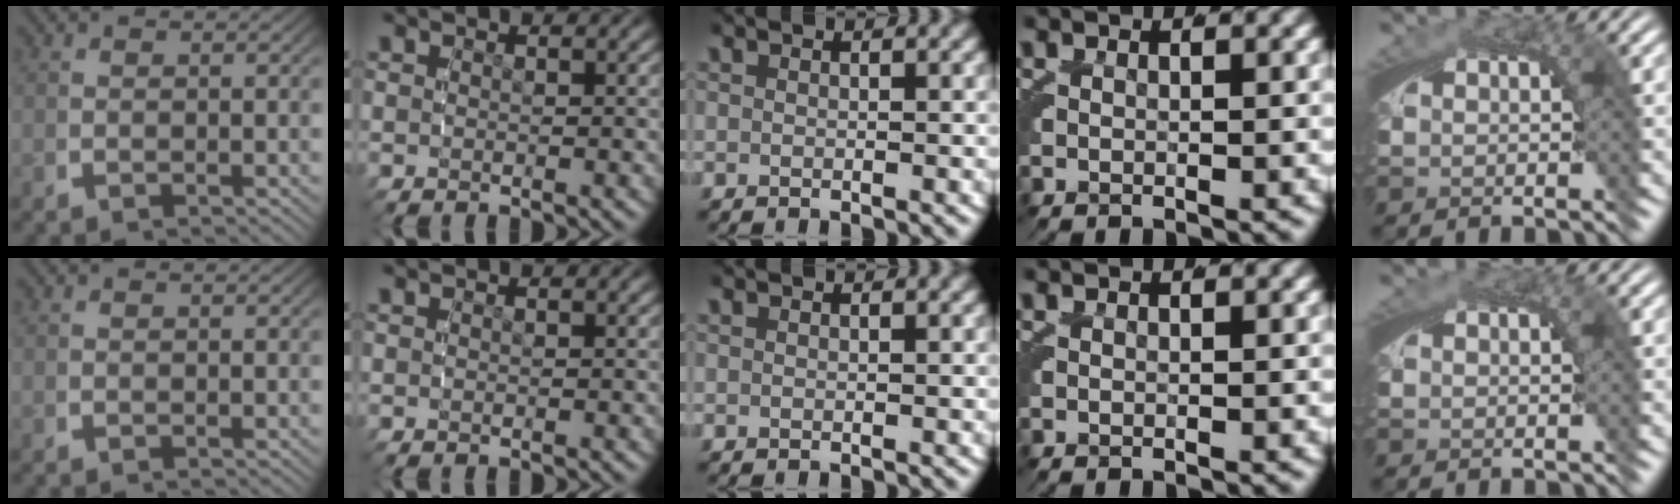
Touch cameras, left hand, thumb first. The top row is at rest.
{"little": {"total": 0.5, "force": [0.2, 0.2, 0.4], "torque": [-0.007, 0.000, 0.003]}}